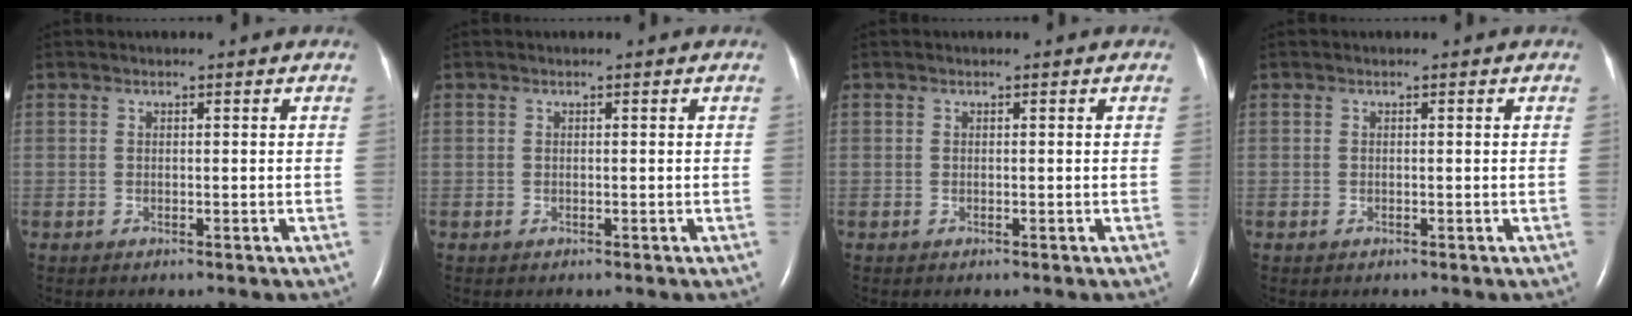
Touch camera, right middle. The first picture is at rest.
{"total": 0.0}
{"total": 0.0}
{"total": 0.0}